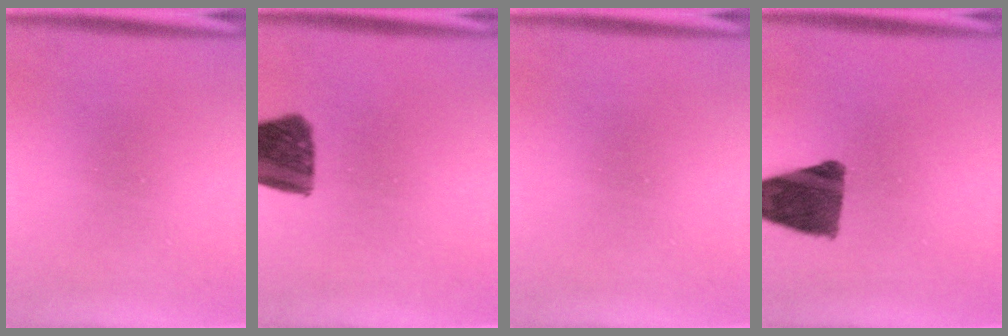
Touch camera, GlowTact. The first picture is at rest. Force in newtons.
{"total": 11.2}
{"total": 0.0}
{"total": 10.8}